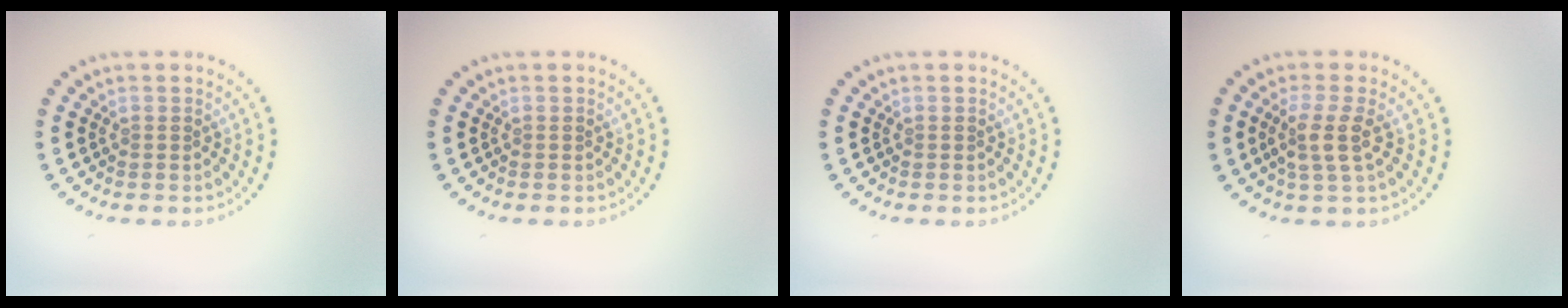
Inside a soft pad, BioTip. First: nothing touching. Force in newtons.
{"total": 0.0}
{"total": 0.0}
{"total": 2.6, "press": 2.1, "slide": 1.6}